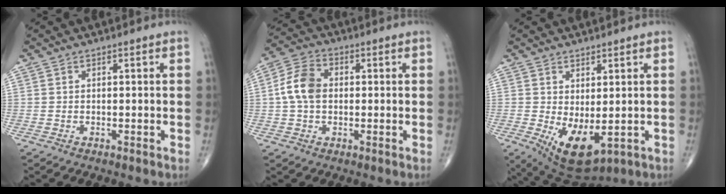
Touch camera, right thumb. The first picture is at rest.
{"total": 7.9, "force": [0.2, 5.5, 5.6], "torque": [-0.107, 0.021, -0.004]}
{"total": 9.0, "force": [-1.4, 4.2, 7.8], "torque": [-0.120, -0.015, -0.001]}